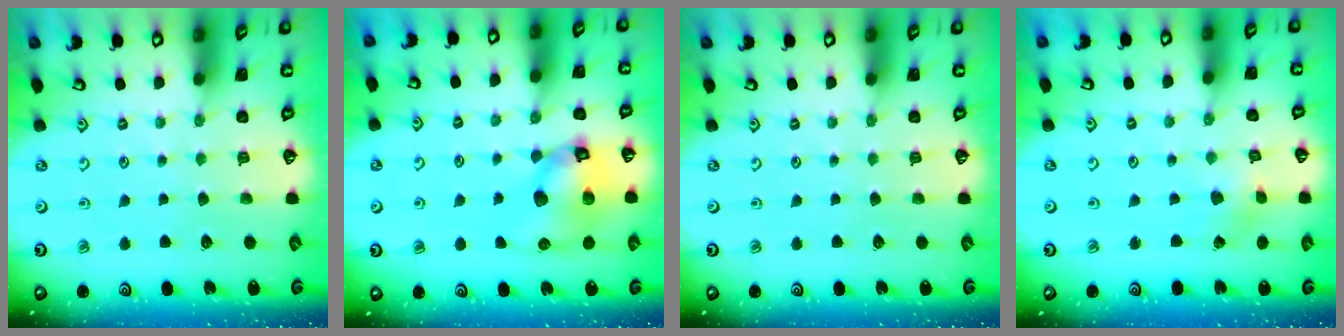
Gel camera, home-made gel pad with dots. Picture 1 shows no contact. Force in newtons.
{"total": 12.0, "press": 11.9, "slide": 1.8}
{"total": 0.0}
{"total": 2.5, "press": 2.5, "slide": 0.3}